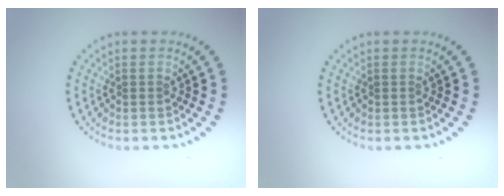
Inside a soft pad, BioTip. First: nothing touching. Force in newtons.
{"total": 0.0}